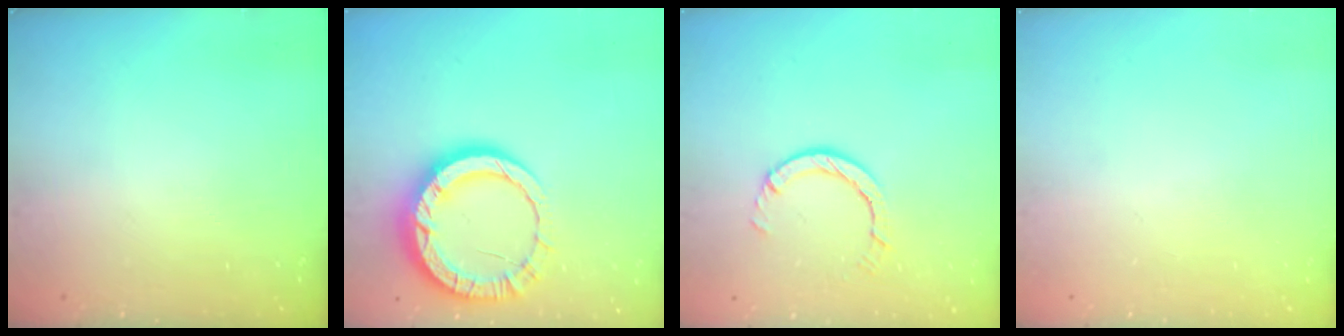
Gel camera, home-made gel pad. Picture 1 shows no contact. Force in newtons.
{"total": 15.1, "press": 15.1, "slide": 1.4}
{"total": 3.1, "press": 3.0, "slide": 0.5}
{"total": 0.0}